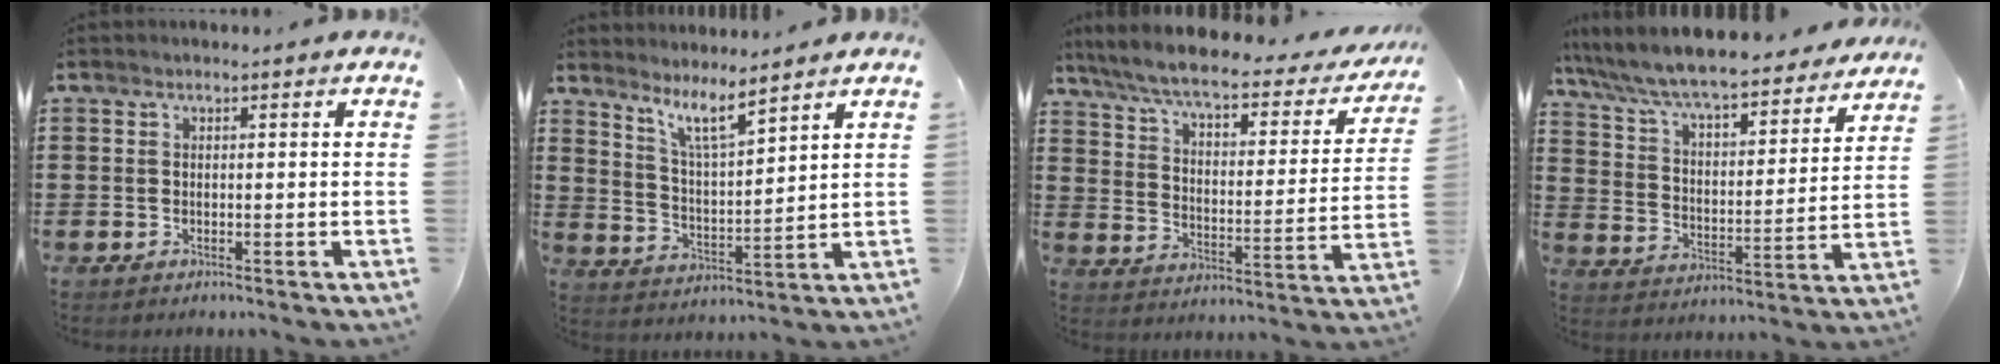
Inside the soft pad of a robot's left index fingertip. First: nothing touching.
{"total": 6.6, "force": [5.4, 0.4, 3.7], "torque": [-0.091, -0.024, 0.094]}
{"total": 6.4, "force": [5.3, 0.6, 3.6], "torque": [-0.093, -0.034, 0.086]}
{"total": 8.2, "force": [7.6, 0.2, 2.8], "torque": [-0.090, -0.054, 0.127]}